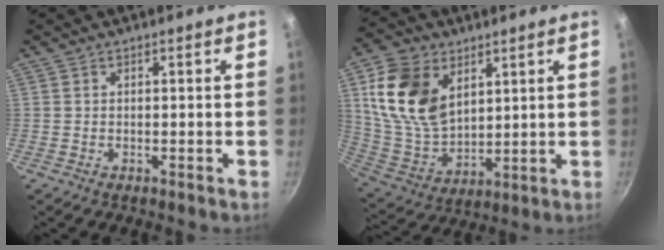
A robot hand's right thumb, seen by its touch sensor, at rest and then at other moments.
{"total": 17.0, "force": [6.3, 11.4, 10.9], "torque": [-0.186, -0.026, 0.136]}